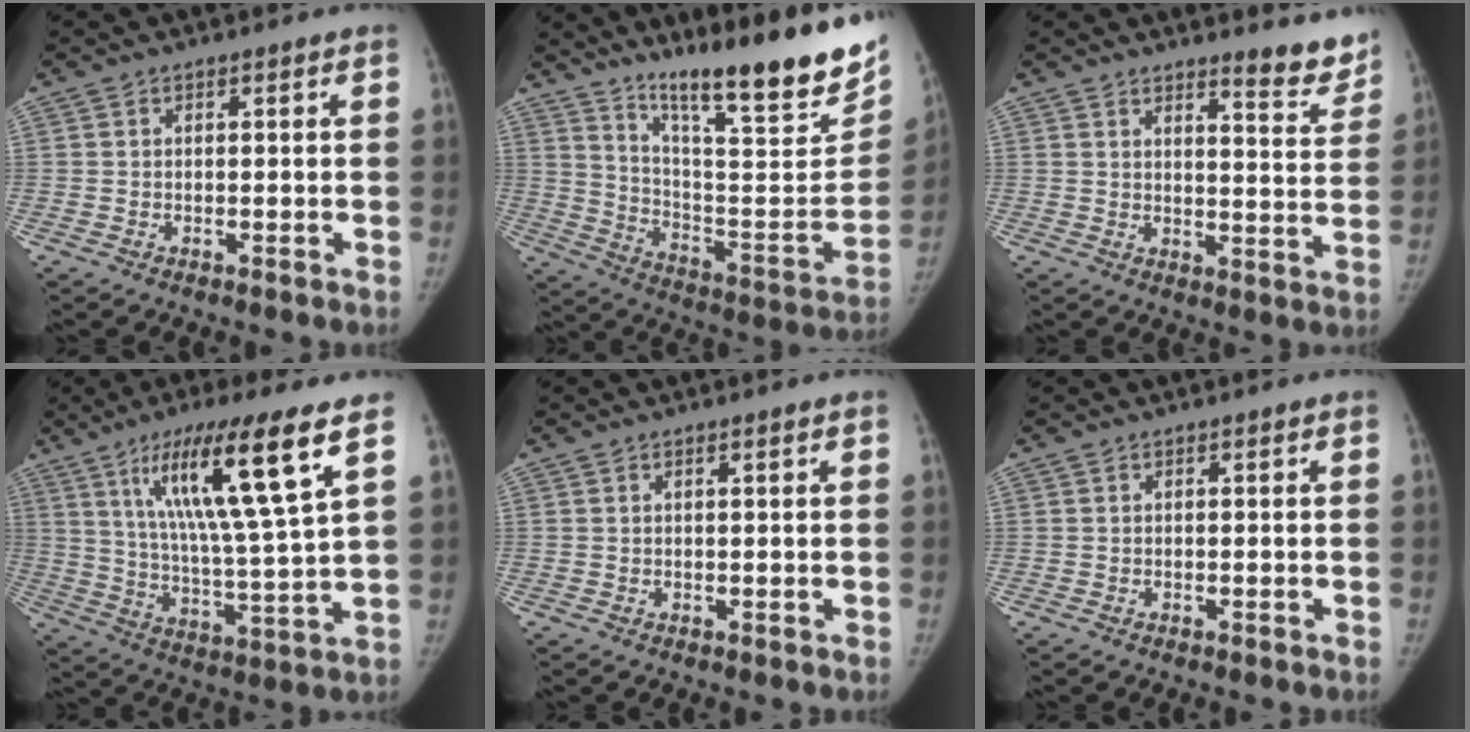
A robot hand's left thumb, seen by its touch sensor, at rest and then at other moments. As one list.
[{"total": 26.1, "force": [19.5, 3.9, 17.0], "torque": [-0.237, -0.115, 0.303]}, {"total": 7.8, "force": [6.7, 1.5, 3.6], "torque": [-0.022, -0.059, 0.082]}, {"total": 18.3, "force": [9.0, 1.3, 15.9], "torque": [-0.271, -0.043, 0.156]}, {"total": 0.8, "force": [0.5, -0.1, 0.6], "torque": [-0.013, -0.002, 0.011]}, {"total": 0.0}]